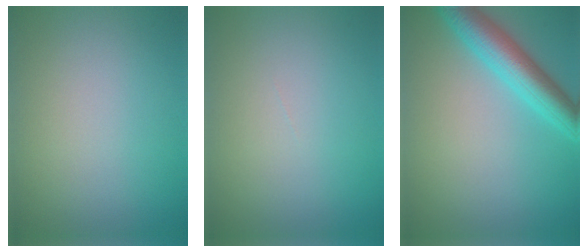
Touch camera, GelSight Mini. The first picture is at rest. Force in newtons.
{"total": 0.0}
{"total": 5.4, "press": 5.4, "slide": 0.2}